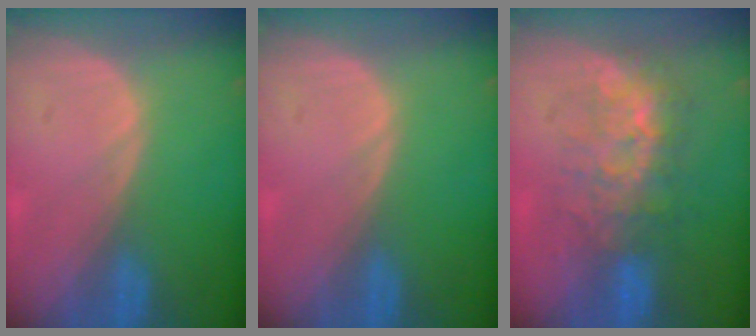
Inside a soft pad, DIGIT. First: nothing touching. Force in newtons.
{"total": 0.0}
{"total": 8.0, "press": 7.6, "slide": 2.4}